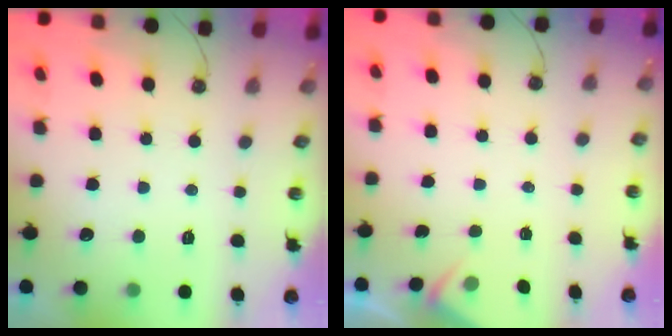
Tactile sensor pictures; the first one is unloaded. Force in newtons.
{"total": 2.2, "press": 2.1, "slide": 0.4}